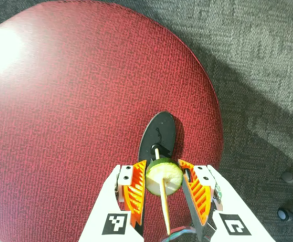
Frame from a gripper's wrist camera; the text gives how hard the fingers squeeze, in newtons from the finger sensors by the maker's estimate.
{"total": 10.0, "left": 9.6, "right": 10.4}